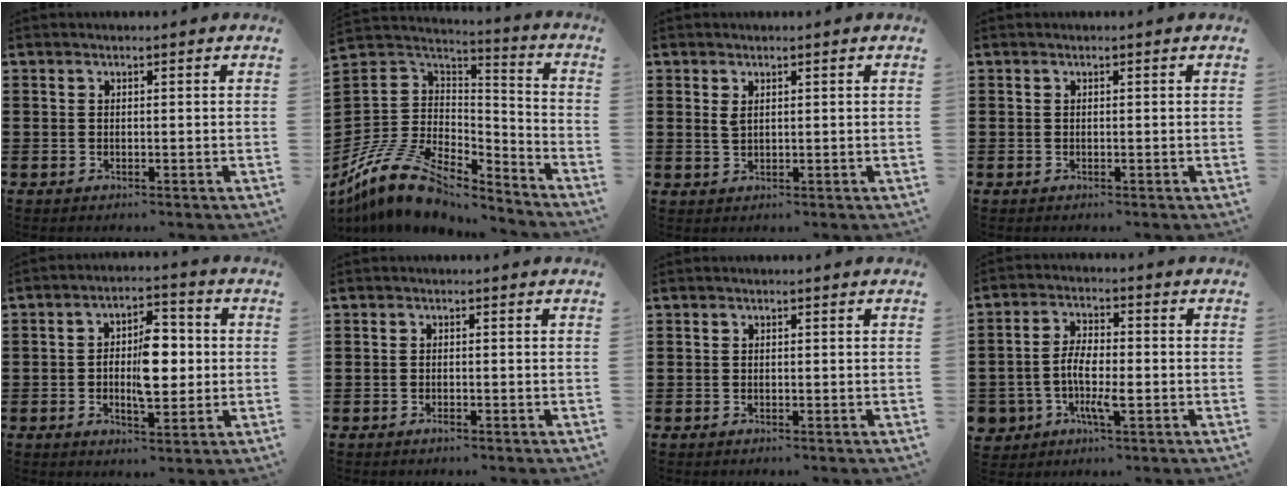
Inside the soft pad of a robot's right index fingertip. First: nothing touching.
{"total": 11.7, "force": [-8.1, 5.6, 6.2], "torque": [-0.155, 0.016, -0.161]}
{"total": 1.6, "force": [0.9, 0.7, 1.1], "torque": [-0.024, 0.003, 0.016]}
{"total": 0.0}
{"total": 7.7, "force": [-0.2, 3.5, 6.8], "torque": [-0.107, 0.005, -0.006]}
{"total": 0.7, "force": [-0.5, 0.1, 0.5], "torque": [-0.011, -0.004, -0.008]}
{"total": 0.0}
{"total": 5.6, "force": [-1.9, 3.0, 4.4], "torque": [-0.106, 0.002, -0.042]}